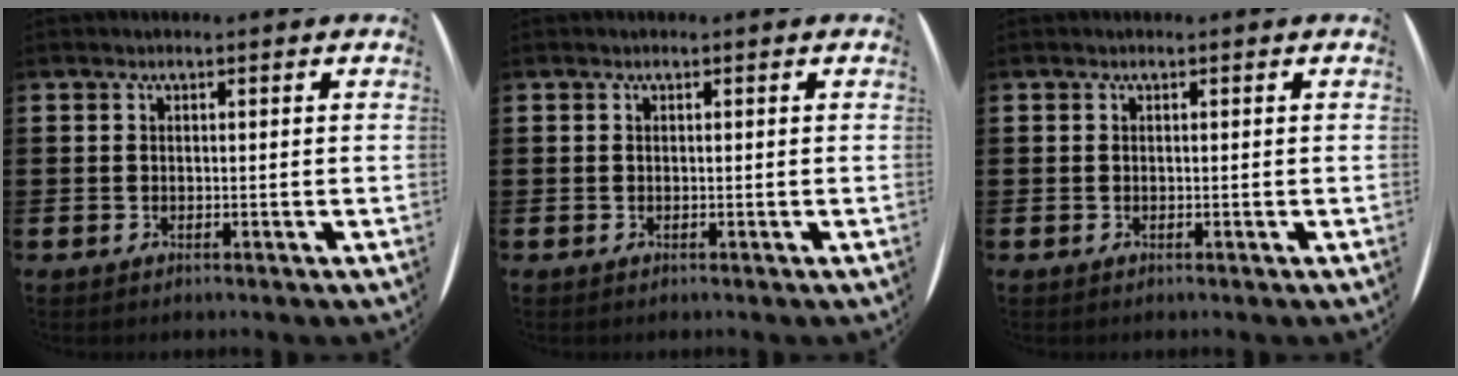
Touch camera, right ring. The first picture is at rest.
{"total": 0.0}
{"total": 0.0}